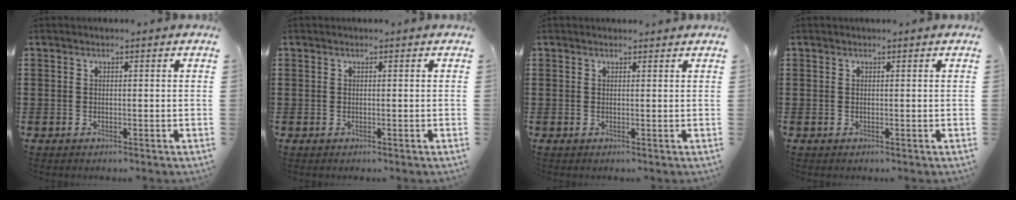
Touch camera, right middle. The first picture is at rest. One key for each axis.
{"total": 0.0}
{"total": 0.6, "fx": 0.5, "fy": 0.2, "fz": 0.1, "tx": 0.005, "ty": -0.003, "tz": 0.008}
{"total": 0.0}